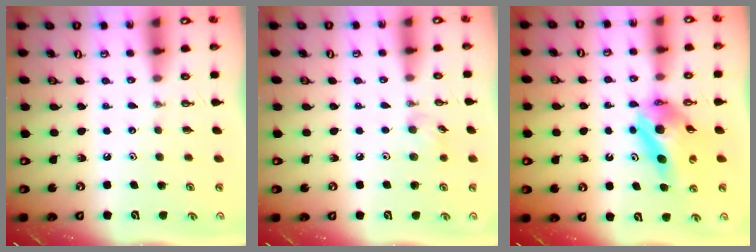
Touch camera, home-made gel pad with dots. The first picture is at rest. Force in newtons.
{"total": 5.7, "press": 5.5, "slide": 1.4}
{"total": 10.7, "press": 10.7, "slide": 1.1}